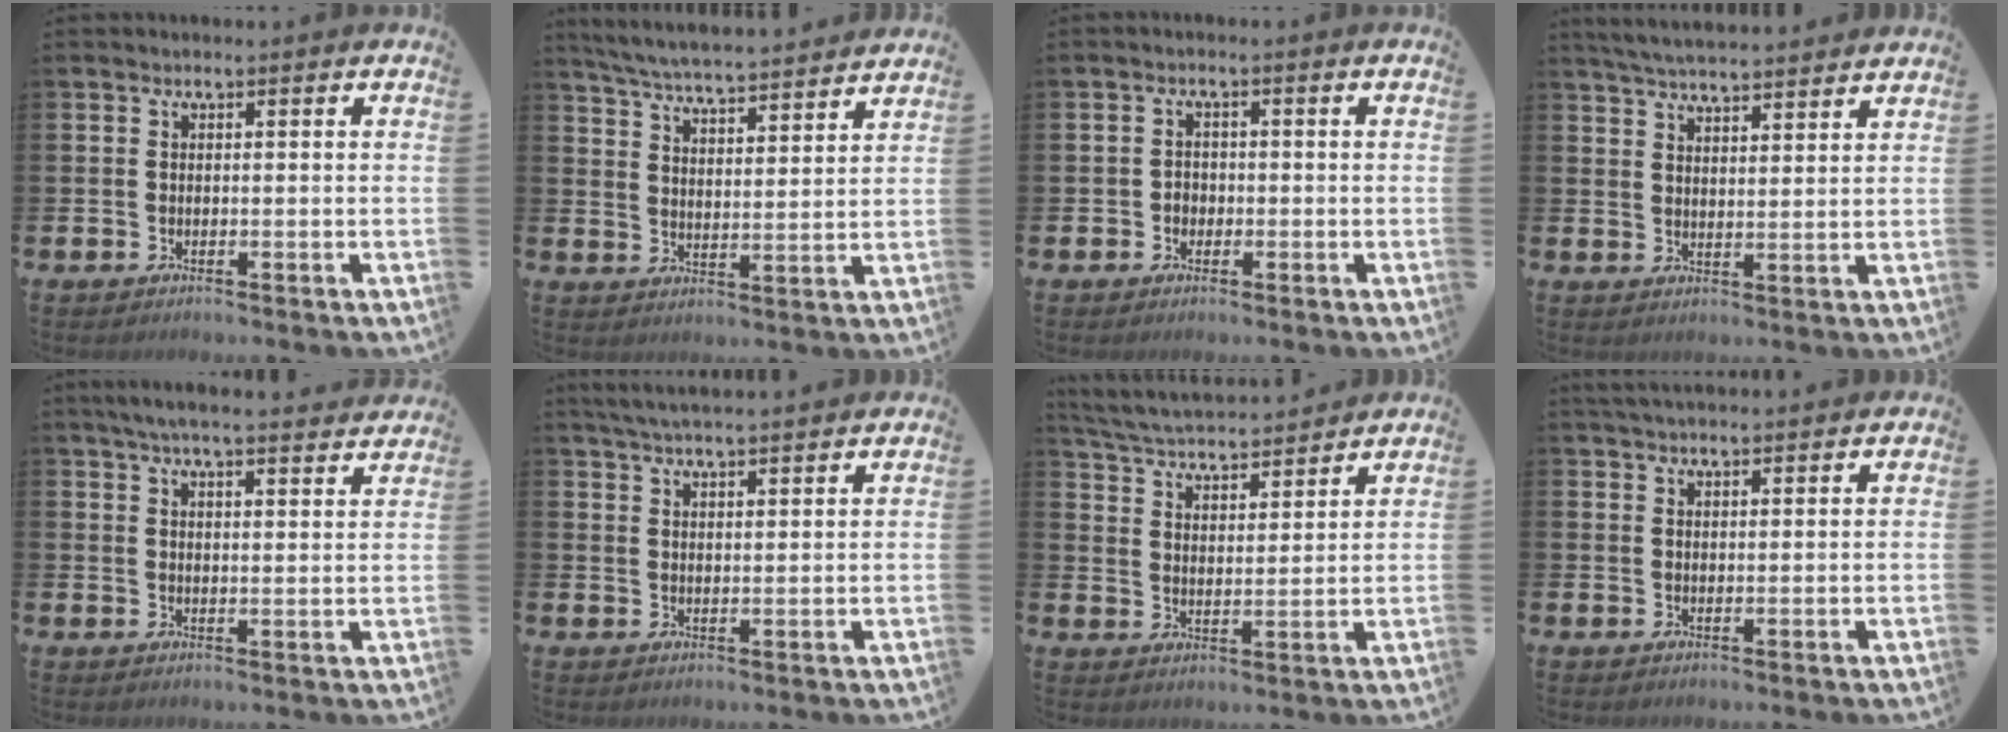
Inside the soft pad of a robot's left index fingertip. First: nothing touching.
{"total": 5.9, "force": [5.8, -0.1, 1.1], "torque": [-0.048, -0.045, 0.100]}
{"total": 1.6, "force": [-0.4, 1.5, 0.5], "torque": [-0.006, 0.004, -0.012]}
{"total": 4.9, "force": [4.9, 0.0, 0.5], "torque": [-0.031, -0.024, 0.089]}
{"total": 5.2, "force": [5.0, 0.2, 1.6], "torque": [-0.041, -0.021, 0.089]}
{"total": 4.1, "force": [4.0, -0.1, 0.9], "torque": [-0.026, -0.013, 0.072]}
{"total": 4.9, "force": [4.9, 0.5, 0.7], "torque": [-0.033, -0.040, 0.082]}
{"total": 2.8, "force": [2.7, 0.3, 0.6], "torque": [-0.009, -0.009, 0.048]}